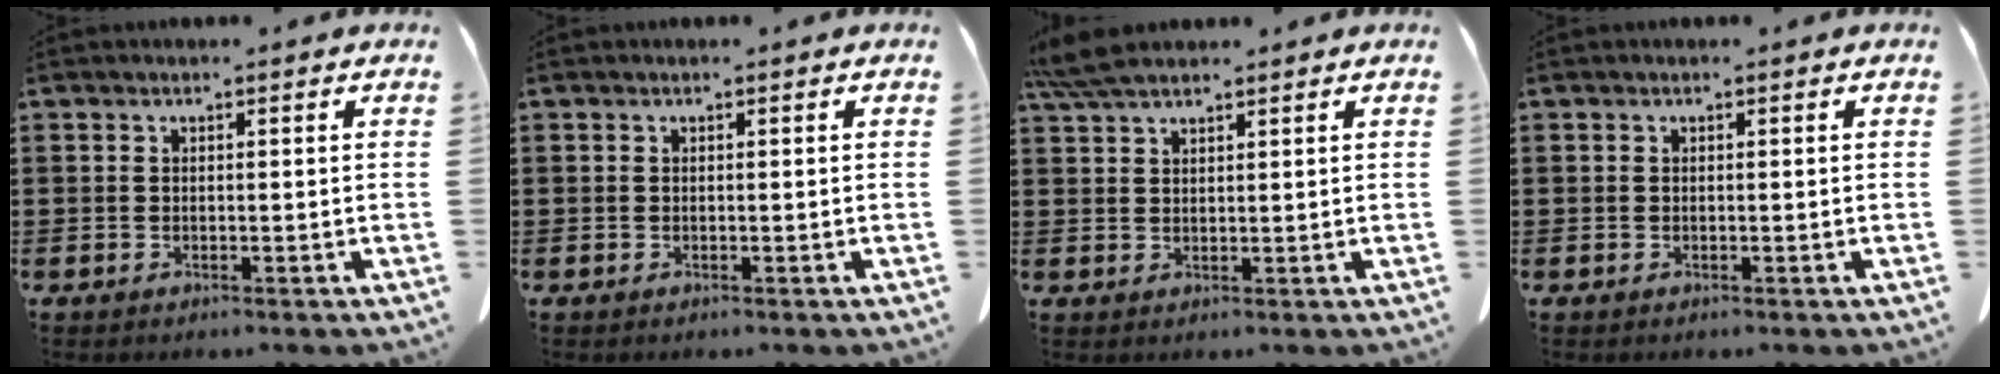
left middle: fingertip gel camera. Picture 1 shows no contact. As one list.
[{"total": 0.0}, {"total": 4.9, "force": [3.9, 0.9, 2.7], "torque": [-0.064, -0.001, 0.075]}, {"total": 0.0}]